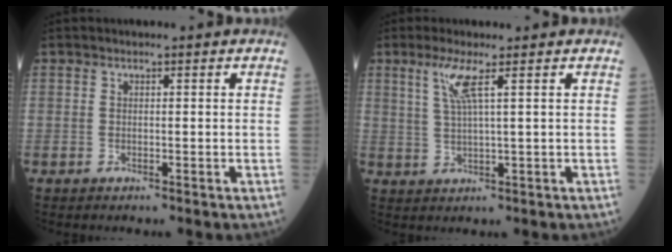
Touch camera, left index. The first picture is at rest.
{"total": 4.0, "force": [1.8, -0.4, 3.5], "torque": [-0.080, -0.004, 0.039]}